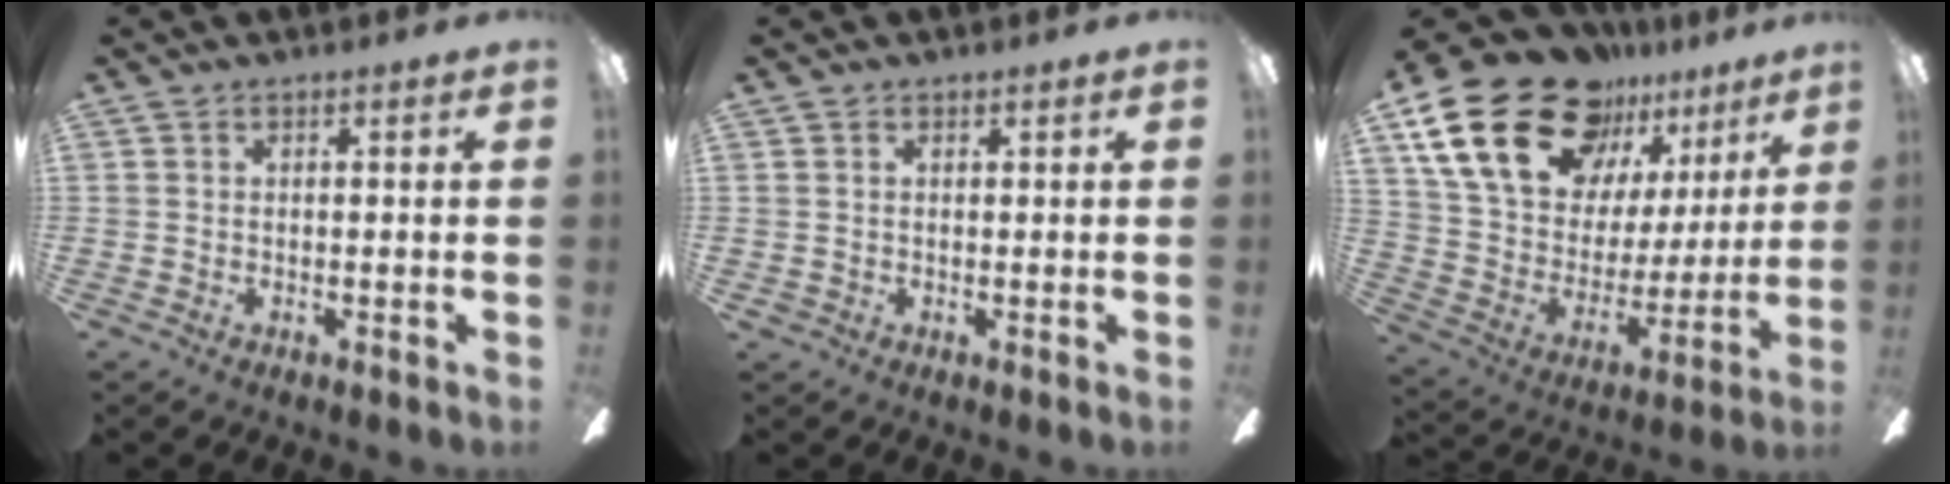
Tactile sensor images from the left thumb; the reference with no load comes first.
{"total": 1.2, "force": [0.5, 1.0, 0.0], "torque": [-0.002, 0.003, 0.008]}
{"total": 25.3, "force": [16.8, 14.0, 12.7], "torque": [-0.247, -0.099, 0.317]}